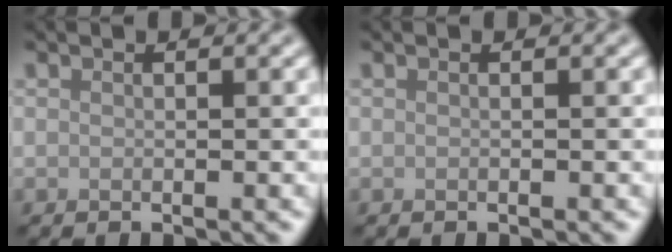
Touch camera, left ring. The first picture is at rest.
{"total": 0.0}